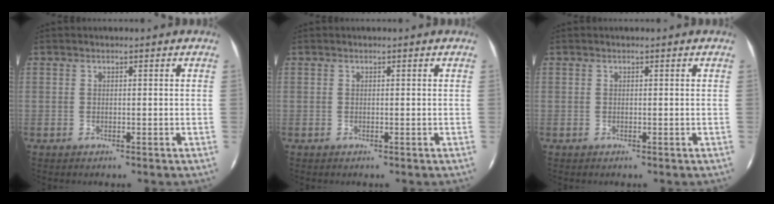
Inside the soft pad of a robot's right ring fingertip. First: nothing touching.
{"total": 0.0}
{"total": 0.0}